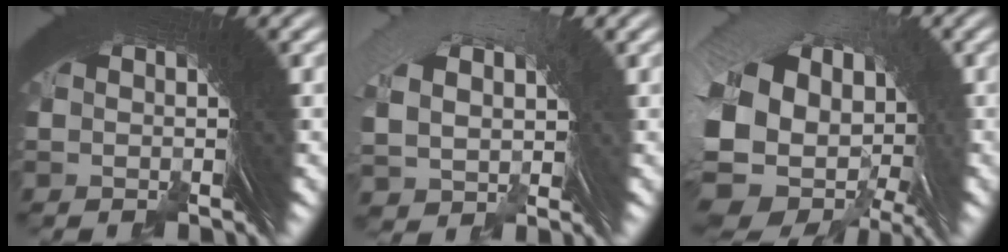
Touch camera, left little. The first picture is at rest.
{"total": 3.6, "force": [0.4, 2.6, 2.4], "torque": [-0.066, -0.008, 0.023]}
{"total": 9.2, "force": [-1.9, 6.8, 5.9], "torque": [-0.143, -0.035, -0.019]}